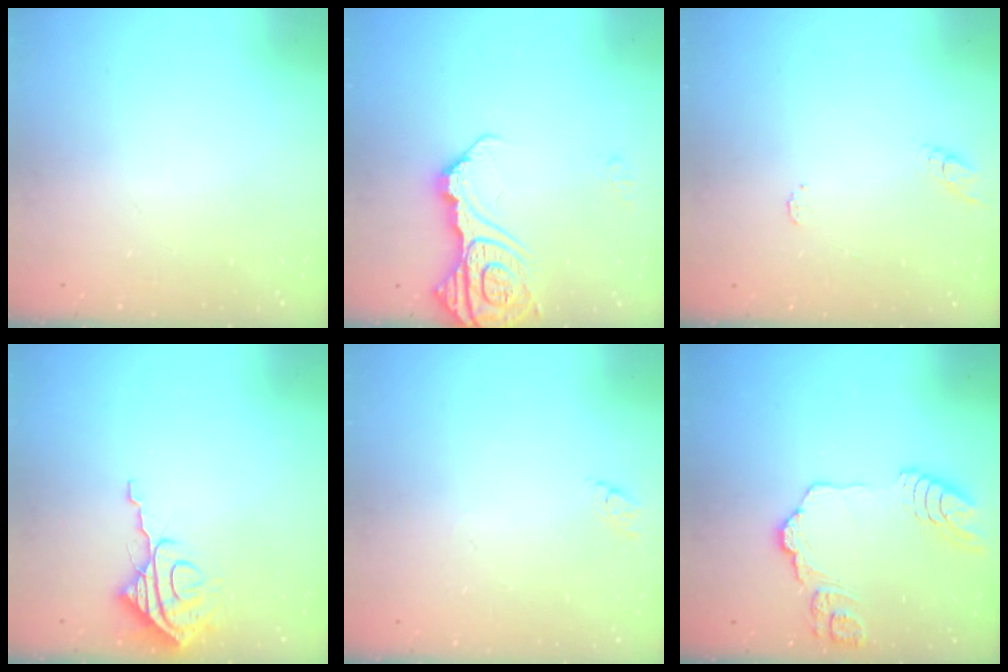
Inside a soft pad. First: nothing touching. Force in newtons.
{"total": 16.0, "press": 15.9, "slide": 1.9}
{"total": 6.7, "press": 6.7, "slide": 0.6}
{"total": 8.8, "press": 8.8, "slide": 0.7}
{"total": 4.0, "press": 3.9, "slide": 0.3}
{"total": 14.7, "press": 14.6, "slide": 1.4}